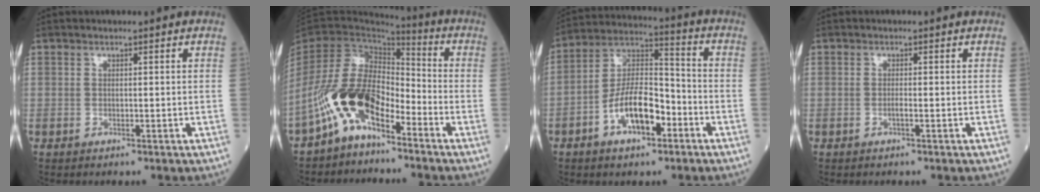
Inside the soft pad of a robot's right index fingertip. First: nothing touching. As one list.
[{"total": 11.4, "force": [-6.6, 5.3, 7.8], "torque": [-0.175, 0.017, -0.130]}, {"total": 11.8, "force": [-4.8, 4.8, 9.6], "torque": [-0.191, 0.017, -0.086]}, {"total": 1.0, "force": [-0.3, 0.1, 0.9], "torque": [-0.019, 0.000, -0.006]}]